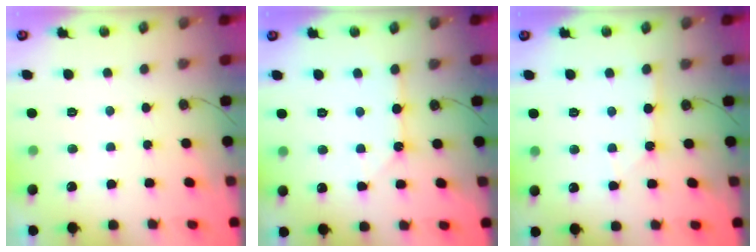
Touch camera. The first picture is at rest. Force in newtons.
{"total": 4.1, "press": 4.1, "slide": 0.4}
{"total": 2.1, "press": 2.1, "slide": 0.3}